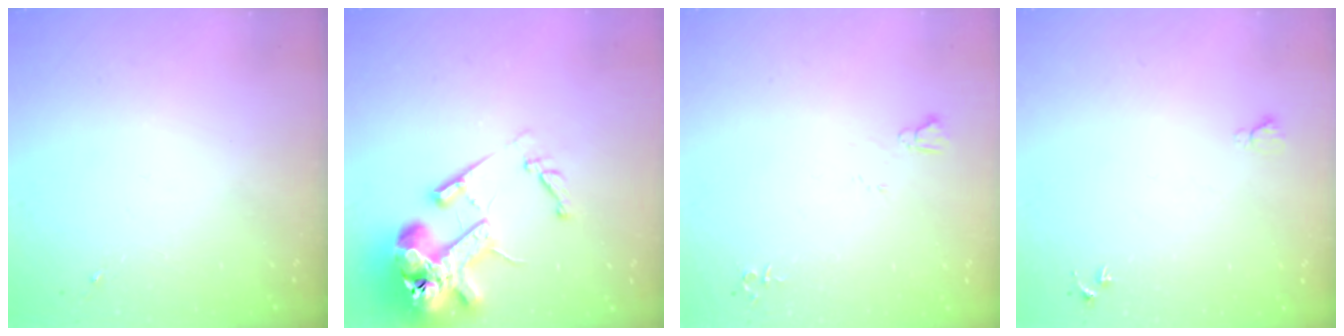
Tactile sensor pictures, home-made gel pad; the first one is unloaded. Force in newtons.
{"total": 17.7, "press": 17.6, "slide": 2.4}
{"total": 4.9, "press": 4.9, "slide": 0.6}
{"total": 4.8, "press": 4.8, "slide": 0.6}